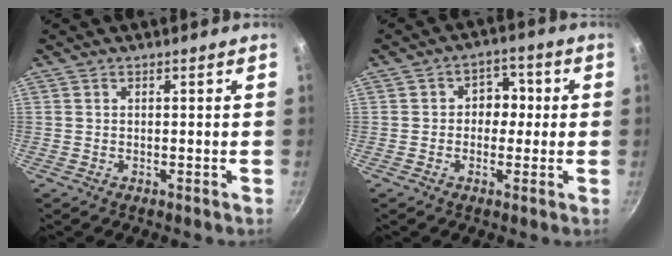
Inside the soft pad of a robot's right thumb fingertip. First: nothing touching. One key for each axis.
{"total": 5.8, "fx": 0.1, "fy": 4.8, "fz": 3.2, "tx": 0.008, "ty": 0.011, "tz": -0.008}